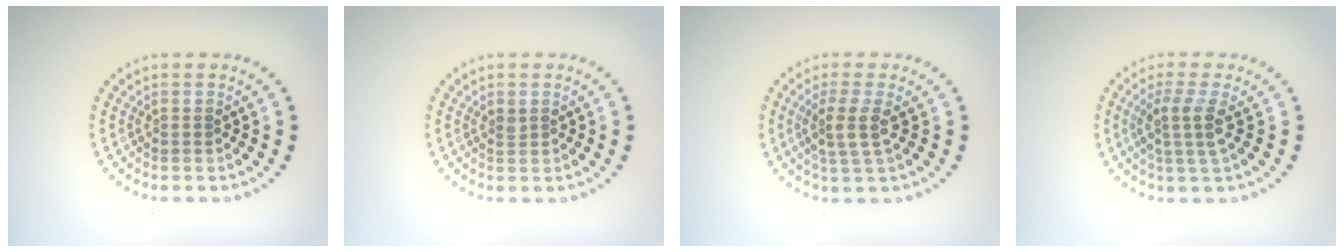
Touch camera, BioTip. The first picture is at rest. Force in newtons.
{"total": 0.6, "press": 0.5, "slide": 0.3}
{"total": 2.5, "press": 2.1, "slide": 1.3}
{"total": 2.7, "press": 2.1, "slide": 1.7}